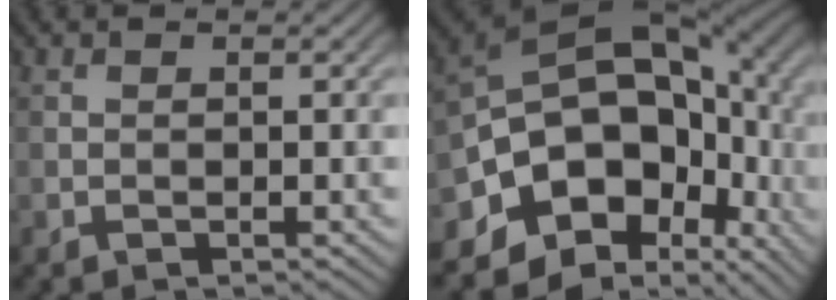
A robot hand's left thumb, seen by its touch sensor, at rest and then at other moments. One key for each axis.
{"total": 19.3, "fx": -3.0, "fy": 13.1, "fz": 13.8, "tx": -0.226, "ty": -0.040, "tz": -0.011}